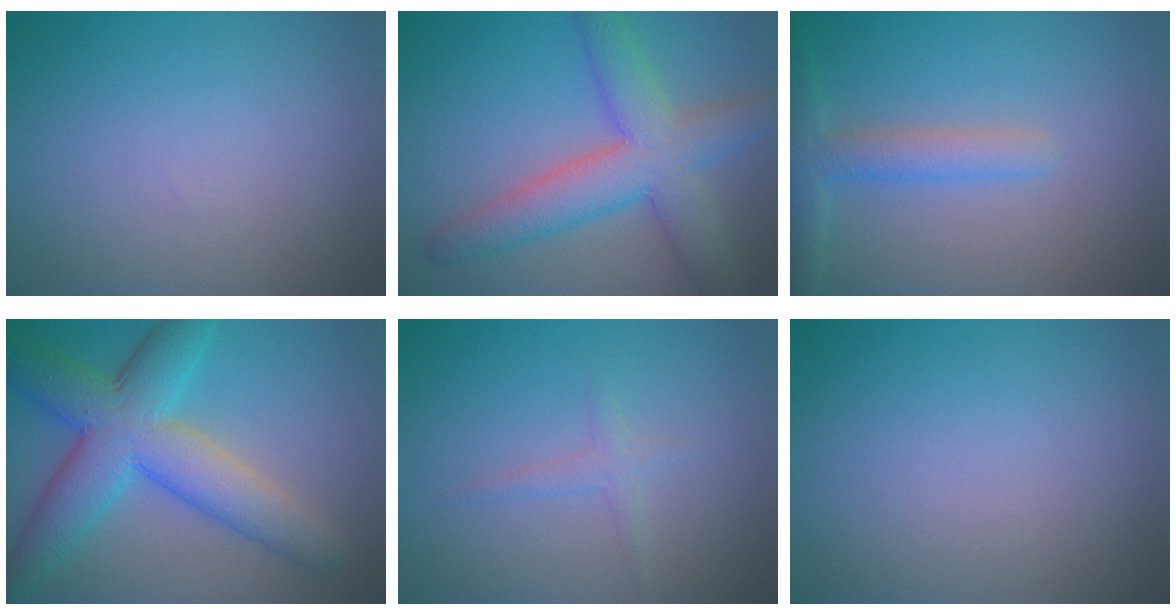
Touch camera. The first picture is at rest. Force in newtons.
{"total": 6.9, "press": 6.9, "slide": 0.2}
{"total": 3.1, "press": 3.1, "slide": 0.1}
{"total": 9.0, "press": 9.0, "slide": 0.0}
{"total": 1.2, "press": 1.2, "slide": 0.1}
{"total": 0.0}